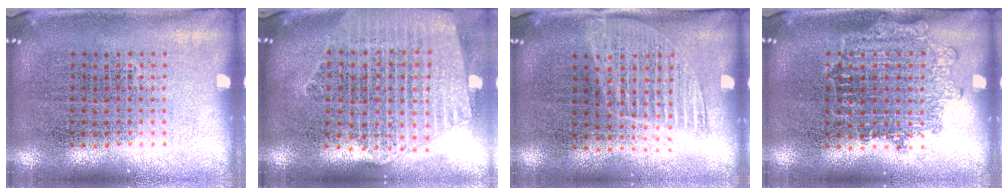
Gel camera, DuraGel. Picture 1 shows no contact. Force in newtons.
{"total": 2.4, "press": 2.2, "slide": 1.2}
{"total": 1.3, "press": 1.1, "slide": 0.6}
{"total": 1.2, "press": 1.1, "slide": 0.5}